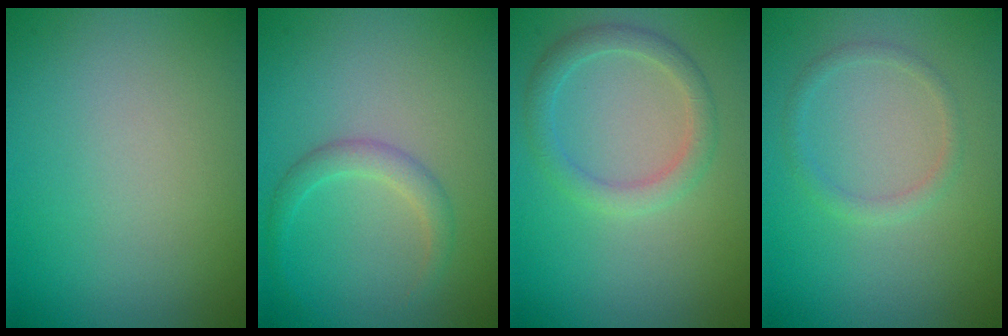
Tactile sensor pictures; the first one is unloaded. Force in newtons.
{"total": 1.8, "press": 1.8, "slide": 0.1}
{"total": 2.4, "press": 2.4, "slide": 0.1}
{"total": 1.3, "press": 1.3, "slide": 0.1}